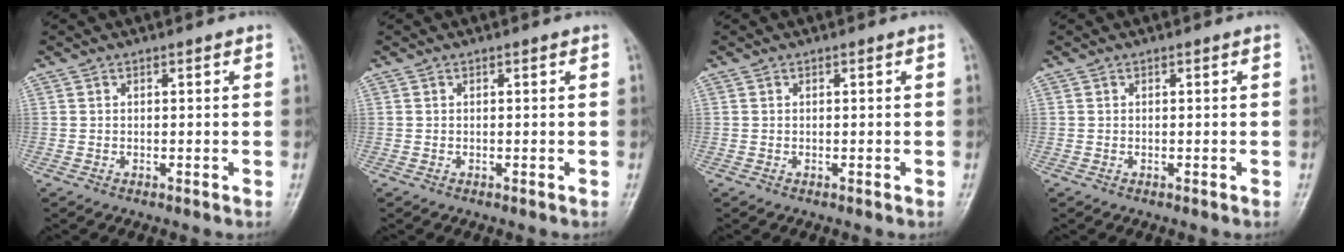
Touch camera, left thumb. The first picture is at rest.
{"total": 0.0}
{"total": 0.0}
{"total": 0.0}